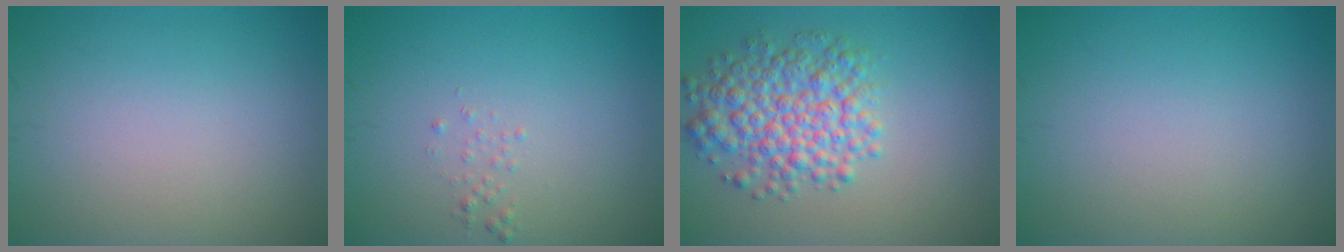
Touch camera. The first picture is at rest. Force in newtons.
{"total": 0.7, "press": 0.6, "slide": 0.1}
{"total": 5.8, "press": 5.8, "slide": 0.2}
{"total": 0.0}